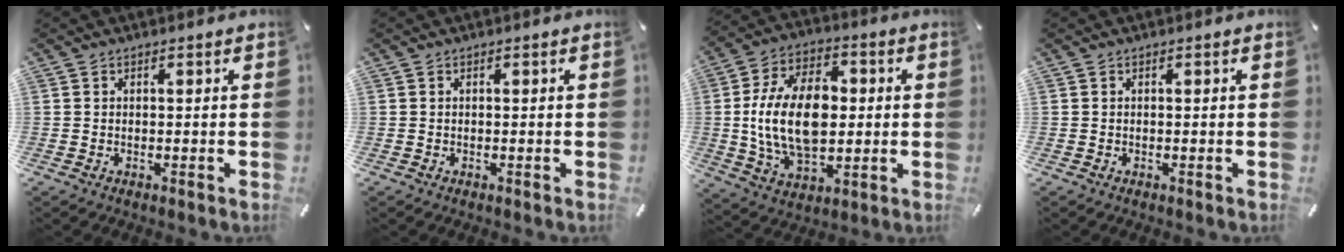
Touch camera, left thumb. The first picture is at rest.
{"total": 0.0}
{"total": 19.3, "force": [0.4, 12.7, 14.5], "torque": [-0.299, 0.008, 0.005]}
{"total": 0.0}